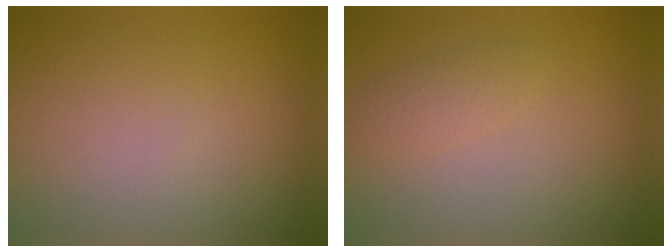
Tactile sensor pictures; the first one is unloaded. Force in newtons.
{"total": 1.3, "press": 1.3, "slide": 0.1}